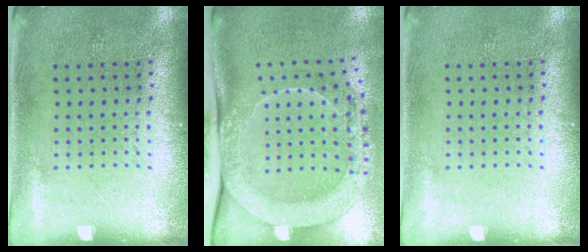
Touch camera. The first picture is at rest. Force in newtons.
{"total": 2.1, "press": 2.0, "slide": 0.8}
{"total": 0.0}